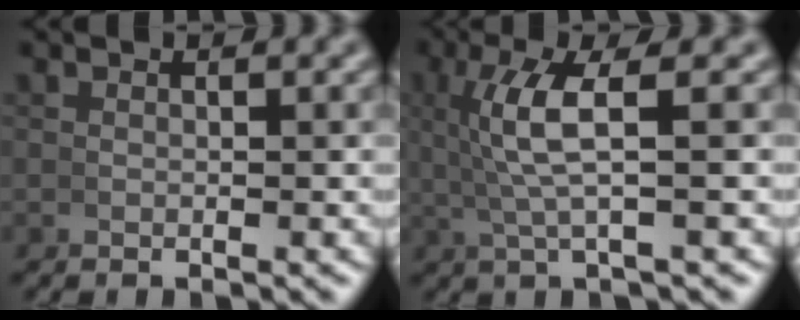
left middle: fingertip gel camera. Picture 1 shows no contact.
{"total": 4.5, "force": [1.0, 0.6, 4.4], "torque": [-0.084, 0.014, 0.018]}